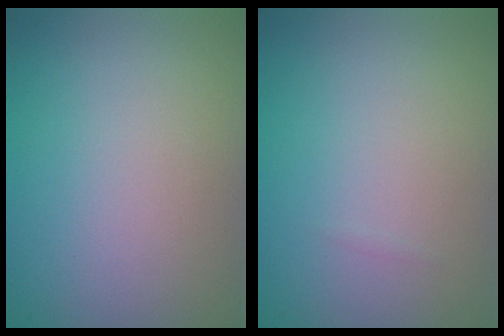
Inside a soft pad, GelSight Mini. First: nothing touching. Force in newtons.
{"total": 0.0}